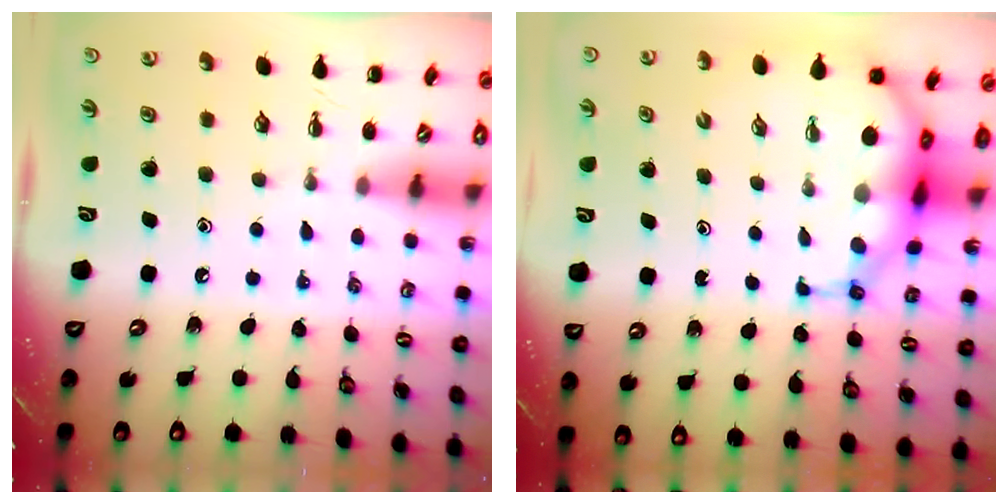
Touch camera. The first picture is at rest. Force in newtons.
{"total": 9.3, "press": 8.9, "slide": 2.6}